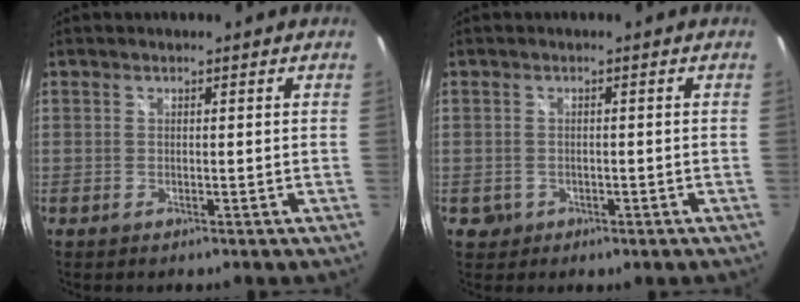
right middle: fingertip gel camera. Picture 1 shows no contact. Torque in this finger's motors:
{"motor_torque": [-0.21, -0.11, -0.02, 0.00]}